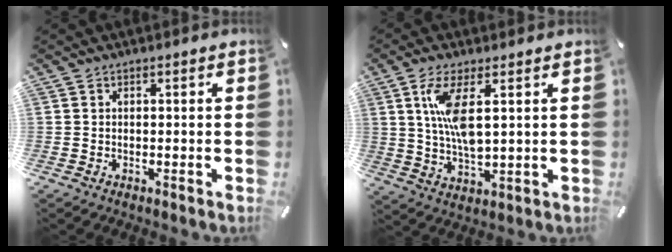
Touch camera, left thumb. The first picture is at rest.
{"total": 9.9, "force": [3.0, 3.8, 8.7], "torque": [-0.184, -0.008, 0.049]}